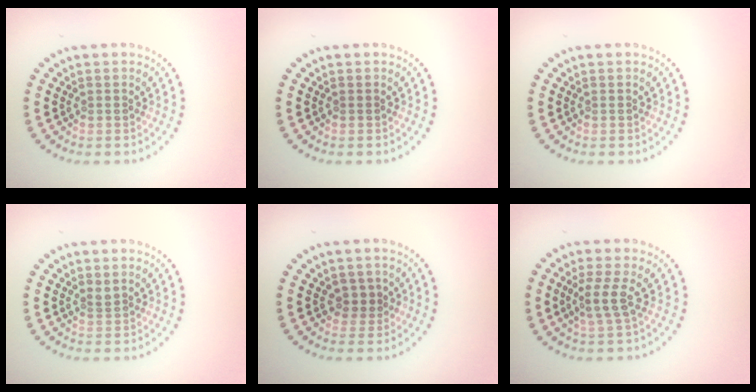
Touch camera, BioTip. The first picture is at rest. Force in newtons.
{"total": 0.0}
{"total": 0.0}
{"total": 1.0, "press": 0.6, "slide": 0.8}
{"total": 1.6, "press": 1.3, "slide": 0.9}
{"total": 2.2, "press": 1.7, "slide": 1.4}